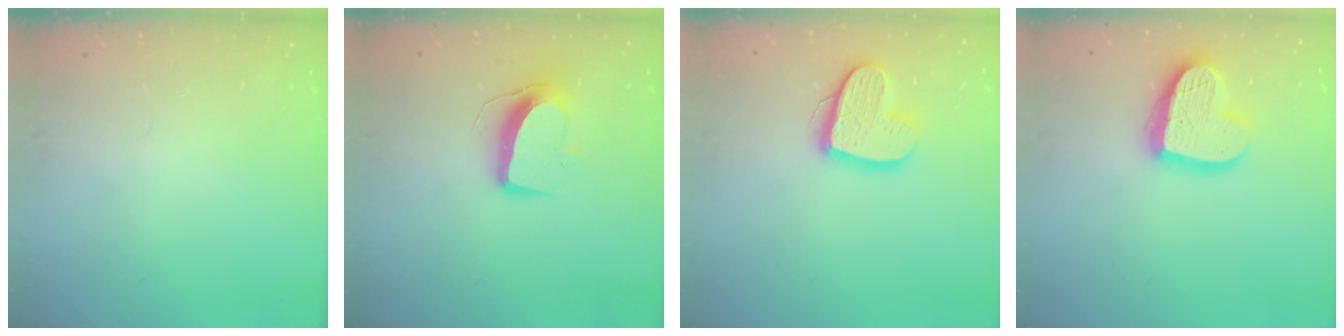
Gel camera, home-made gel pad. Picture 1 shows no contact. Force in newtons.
{"total": 10.5, "press": 10.5, "slide": 0.4}
{"total": 15.0, "press": 15.0, "slide": 1.1}
{"total": 17.2, "press": 17.1, "slide": 1.5}